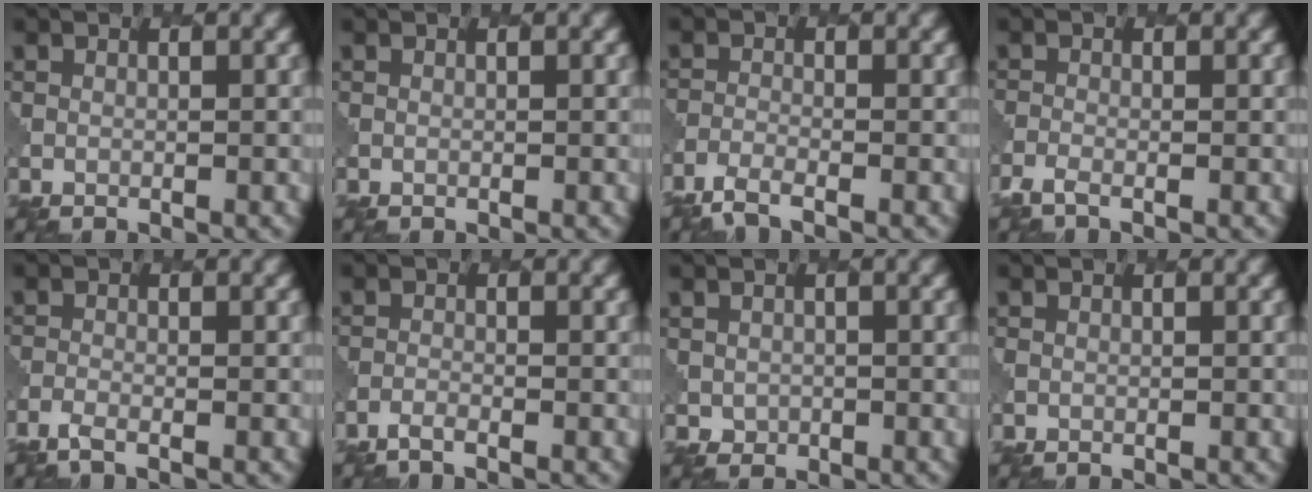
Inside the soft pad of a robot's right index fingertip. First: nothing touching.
{"total": 0.0}
{"total": 2.5, "force": [-2.1, 0.5, 1.2], "torque": [-0.029, -0.009, -0.051]}
{"total": 1.7, "force": [-1.3, 0.4, 0.9], "torque": [-0.020, -0.011, -0.035]}
{"total": 1.8, "force": [-1.5, 0.4, 1.0], "torque": [-0.020, -0.010, -0.038]}
{"total": 1.3, "force": [-1.1, 0.3, 0.5], "torque": [-0.008, -0.005, -0.031]}
{"total": 0.9, "force": [0.3, 0.8, -0.1], "torque": [0.003, -0.006, 0.005]}
{"total": 0.0}